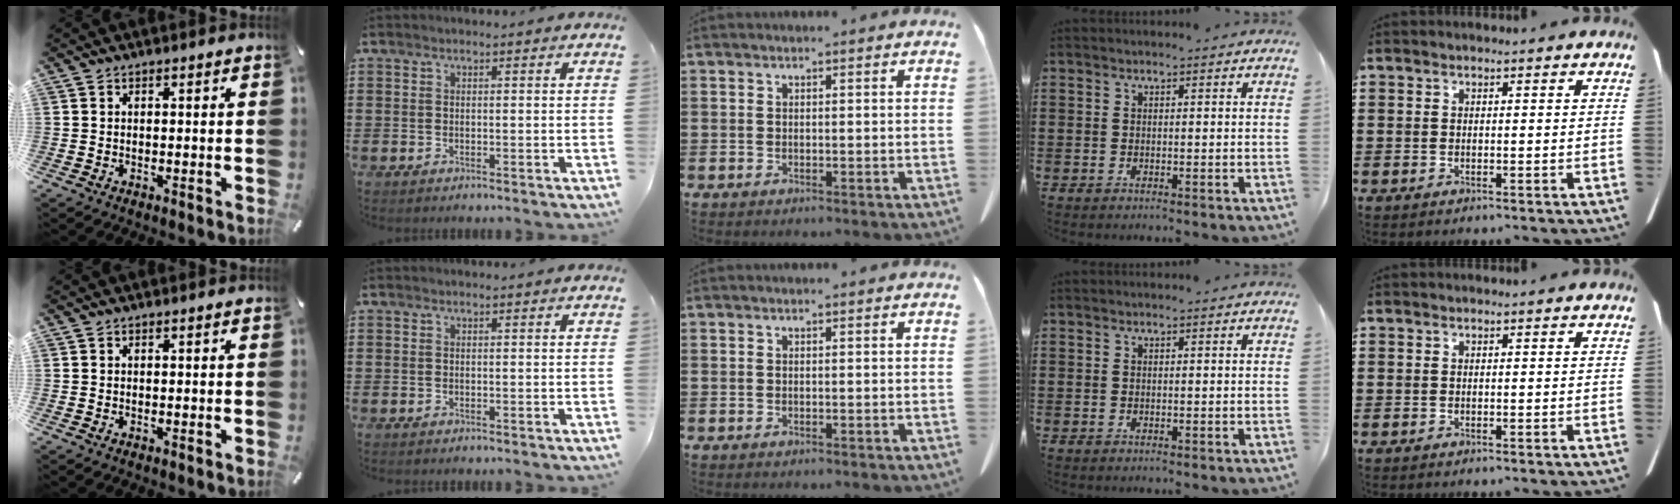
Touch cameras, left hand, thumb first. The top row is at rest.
{}